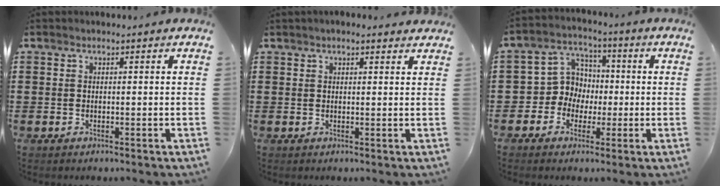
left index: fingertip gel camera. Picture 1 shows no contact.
{"total": 1.4, "force": [1.2, 0.3, 0.8], "torque": [-0.017, 0.003, 0.021]}
{"total": 7.2, "force": [-1.0, 6.8, 2.1], "torque": [-0.079, 0.009, -0.023]}